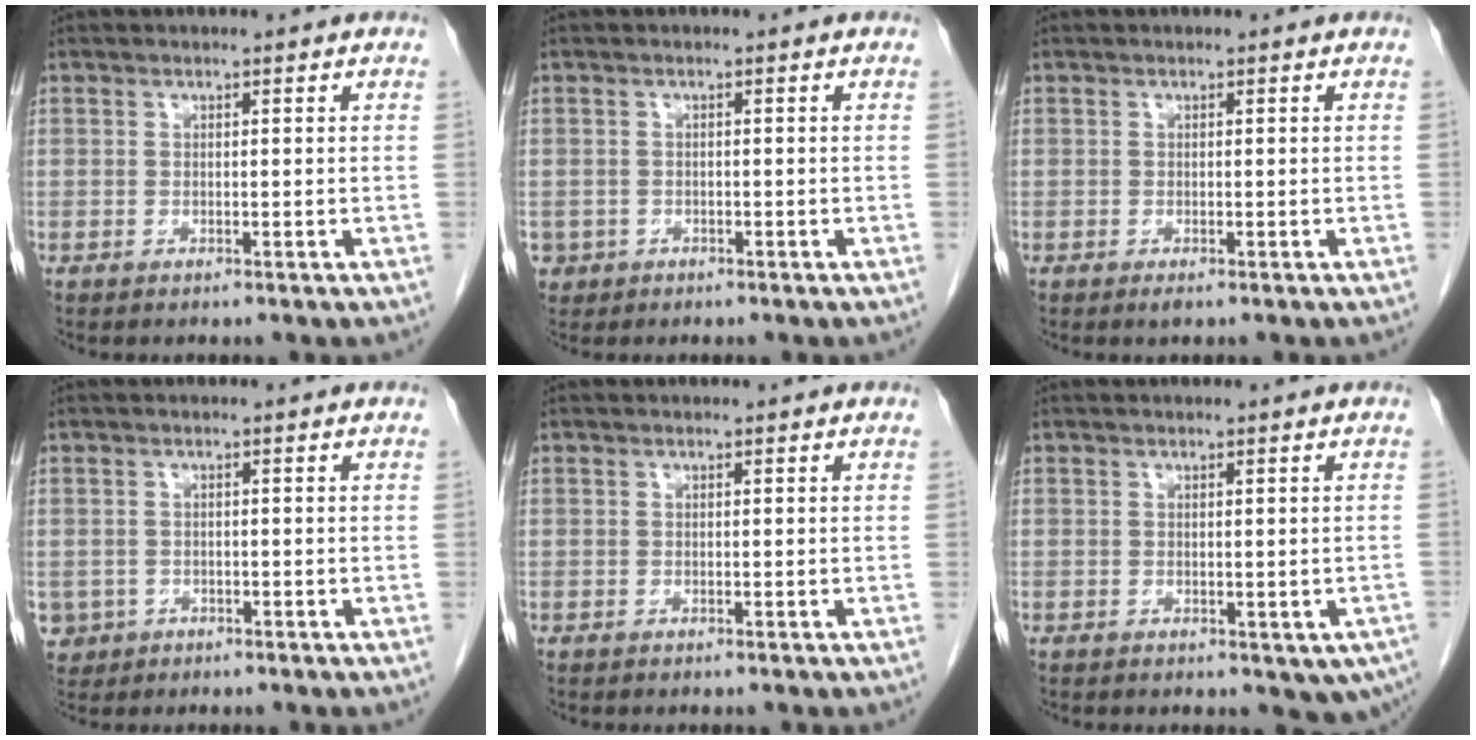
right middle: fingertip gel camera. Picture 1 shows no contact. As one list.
[{"total": 2.3, "force": [-1.0, 2.0, 0.1], "torque": [-0.003, 0.005, -0.016]}, {"total": 0.7, "force": [-0.4, 0.2, 0.5], "torque": [-0.007, -0.001, -0.005]}, {"total": 3.8, "force": [-1.7, 3.4, 0.4], "torque": [-0.008, 0.005, -0.026]}, {"total": 0.0}, {"total": 4.2, "force": [-1.6, 2.5, 3.0], "torque": [-0.014, 0.000, -0.014]}]